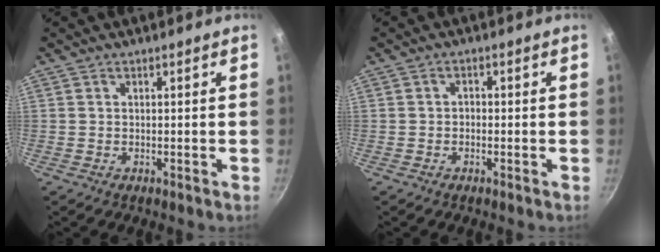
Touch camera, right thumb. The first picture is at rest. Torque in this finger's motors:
{"motor_torque": [-0.32, 0.15, -0.09, 0.13, -0.02]}